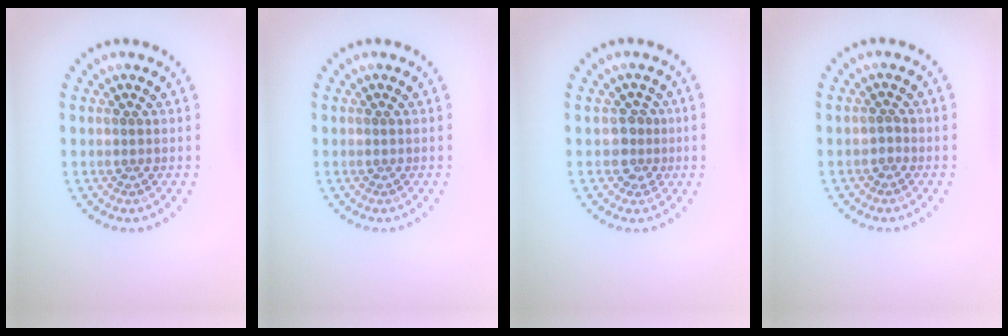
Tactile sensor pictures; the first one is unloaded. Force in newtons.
{"total": 0.0}
{"total": 2.0, "press": 1.7, "slide": 1.2}
{"total": 0.5, "press": 0.2, "slide": 0.5}